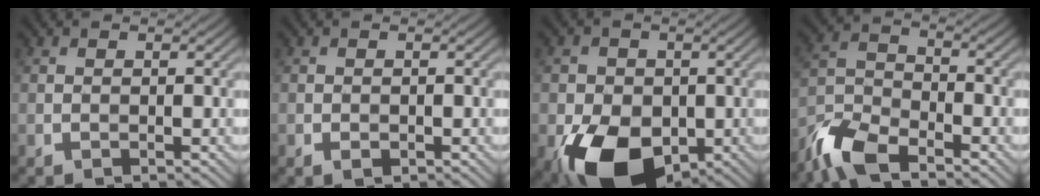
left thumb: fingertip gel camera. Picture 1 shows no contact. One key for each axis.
{"total": 0.9, "fx": -0.5, "fy": 0.6, "fz": 0.4, "tx": -0.006, "ty": -0.002, "tz": -0.007}
{"total": 12.1, "fx": -4.4, "fy": 8.3, "fz": 7.6, "tx": -0.137, "ty": -0.034, "tz": -0.077}
{"total": 7.5, "fx": -6.1, "fy": 2.5, "fz": 3.7, "tx": -0.081, "ty": -0.008, "tz": -0.139}